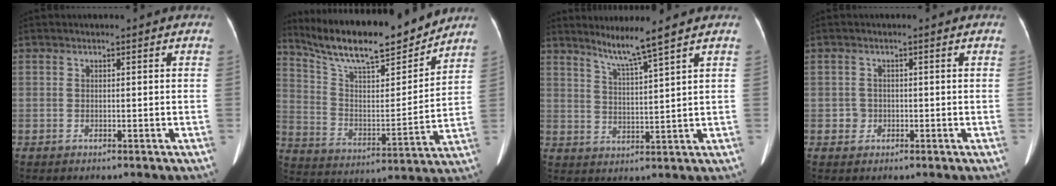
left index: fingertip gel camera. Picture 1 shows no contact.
{"total": 19.0, "force": [16.9, 2.2, 8.5], "torque": [-0.155, -0.005, 0.283]}
{"total": 5.7, "force": [4.5, -1.6, 3.1], "torque": [-0.062, -0.013, 0.088]}
{"total": 1.6, "force": [-0.4, 1.5, 0.1], "torque": [0.003, 0.005, -0.007]}